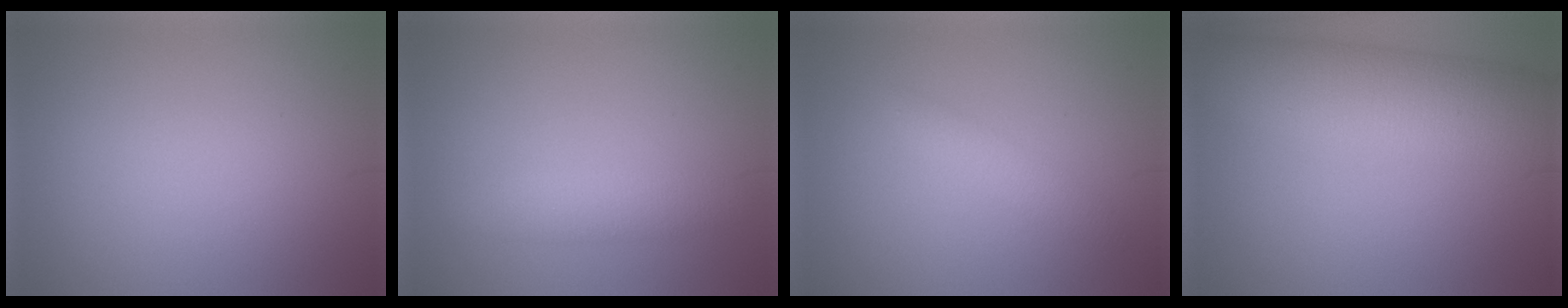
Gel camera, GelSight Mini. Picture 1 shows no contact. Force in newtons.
{"total": 2.6, "press": 2.6, "slide": 0.1}
{"total": 1.7, "press": 1.7, "slide": 0.1}
{"total": 8.6, "press": 8.6, "slide": 0.3}